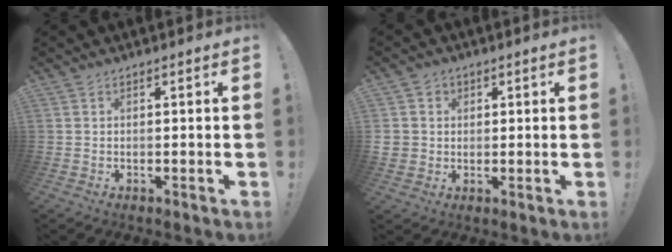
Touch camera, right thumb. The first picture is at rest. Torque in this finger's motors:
{"motor_torque": [-0.02, 0.03, 0.07, -0.06, 0.00]}